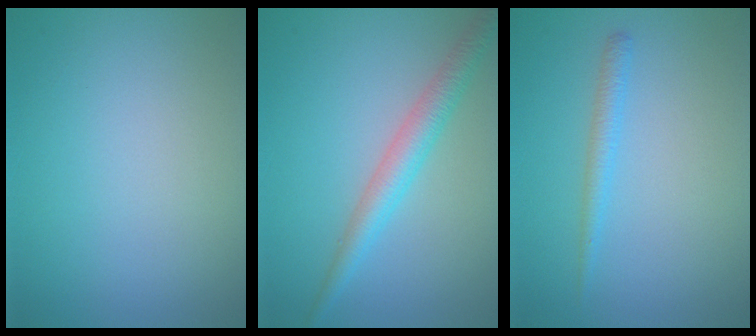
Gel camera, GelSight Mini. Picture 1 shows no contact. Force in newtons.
{"total": 3.2, "press": 3.2, "slide": 0.0}
{"total": 1.5, "press": 1.5, "slide": 0.0}